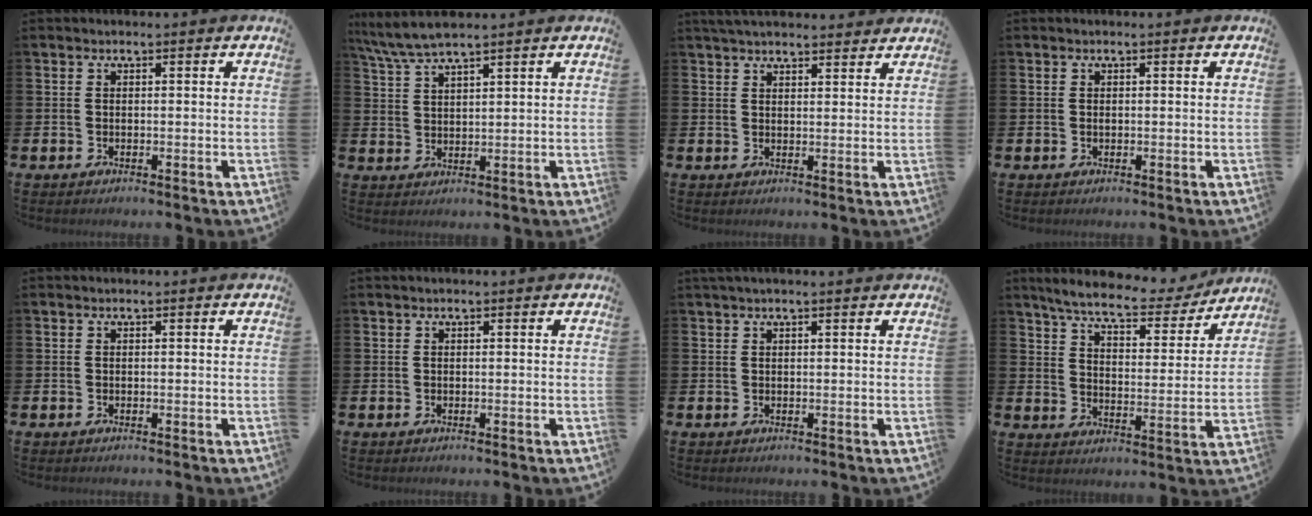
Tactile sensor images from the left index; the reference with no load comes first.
{"total": 5.4, "force": [4.8, 0.3, 2.4], "torque": [-0.063, -0.012, 0.088]}
{"total": 3.6, "force": [3.5, 0.6, 0.7], "torque": [-0.019, -0.011, 0.065]}
{"total": 0.0}
{"total": 0.0}
{"total": 0.0}
{"total": 1.2, "force": [1.0, 0.0, 0.6], "torque": [-0.011, 0.000, 0.019]}
{"total": 7.8, "force": [7.0, 1.3, 3.1], "torque": [-0.084, -0.042, 0.118]}